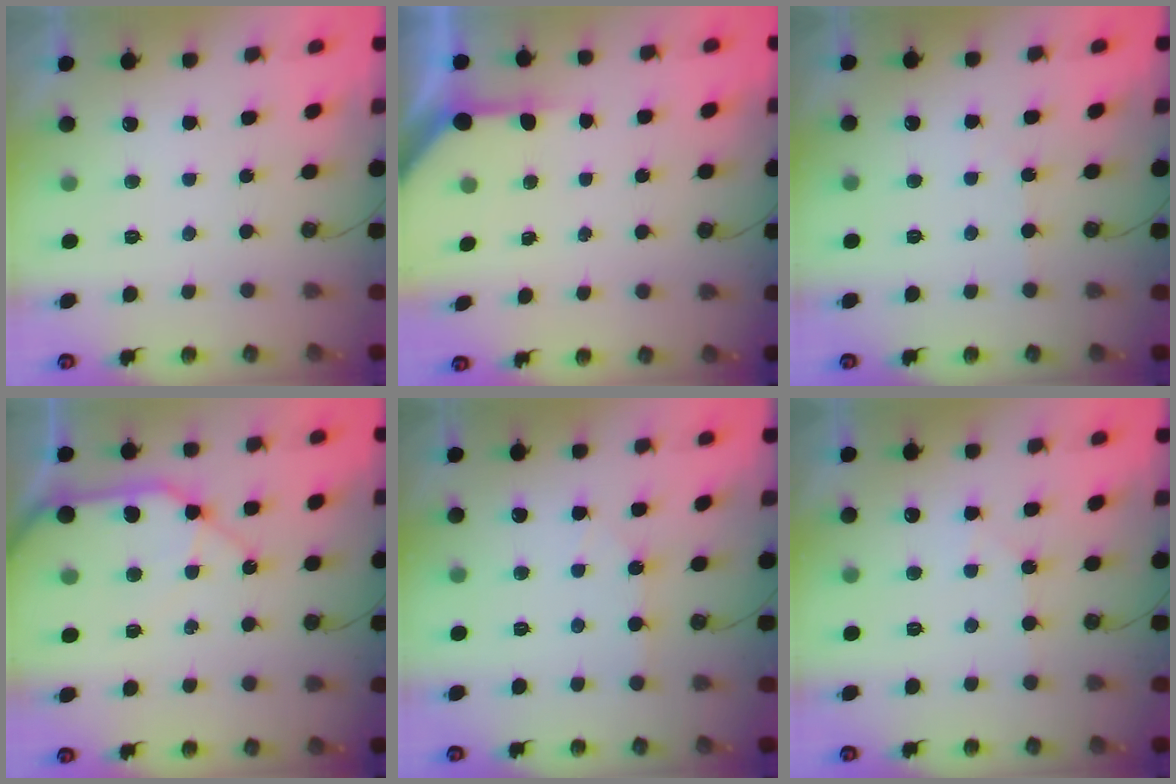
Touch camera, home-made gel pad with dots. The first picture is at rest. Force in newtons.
{"total": 4.6, "press": 4.5, "slide": 0.4}
{"total": 1.0, "press": 1.0, "slide": 0.2}
{"total": 12.9, "press": 12.8, "slide": 2.0}
{"total": 2.5, "press": 2.5, "slide": 0.5}
{"total": 5.2, "press": 5.1, "slide": 0.7}